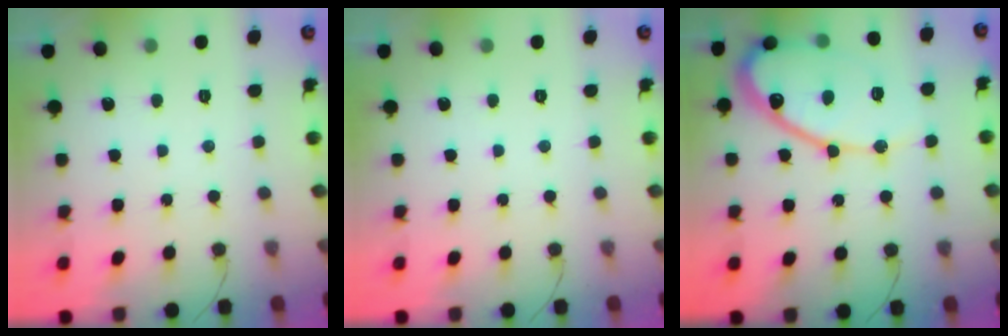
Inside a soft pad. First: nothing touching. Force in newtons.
{"total": 0.0}
{"total": 14.2, "press": 14.1, "slide": 1.9}